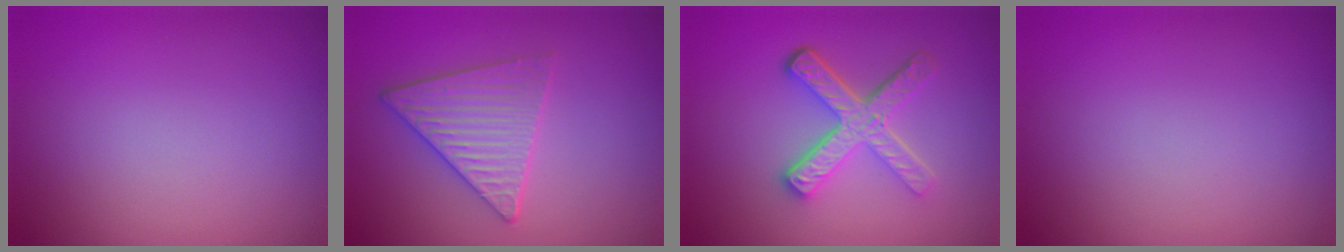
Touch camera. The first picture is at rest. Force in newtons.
{"total": 3.5, "press": 3.4, "slide": 0.9}
{"total": 4.9, "press": 3.5, "slide": 3.4}
{"total": 0.0}